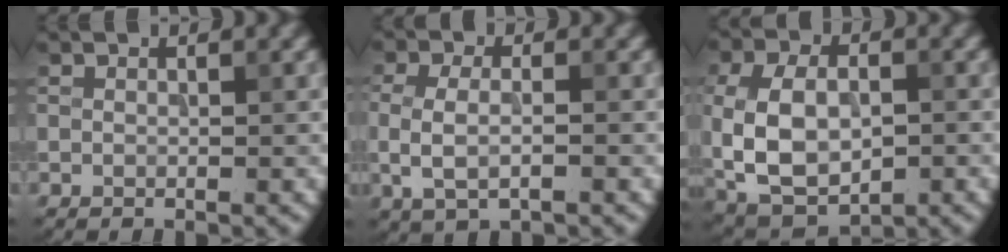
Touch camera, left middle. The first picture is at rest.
{"total": 3.1, "force": [-0.4, 1.4, 2.7], "torque": [-0.062, -0.006, -0.010]}
{"total": 9.6, "force": [-1.3, 6.1, 7.3], "torque": [-0.165, -0.009, -0.011]}